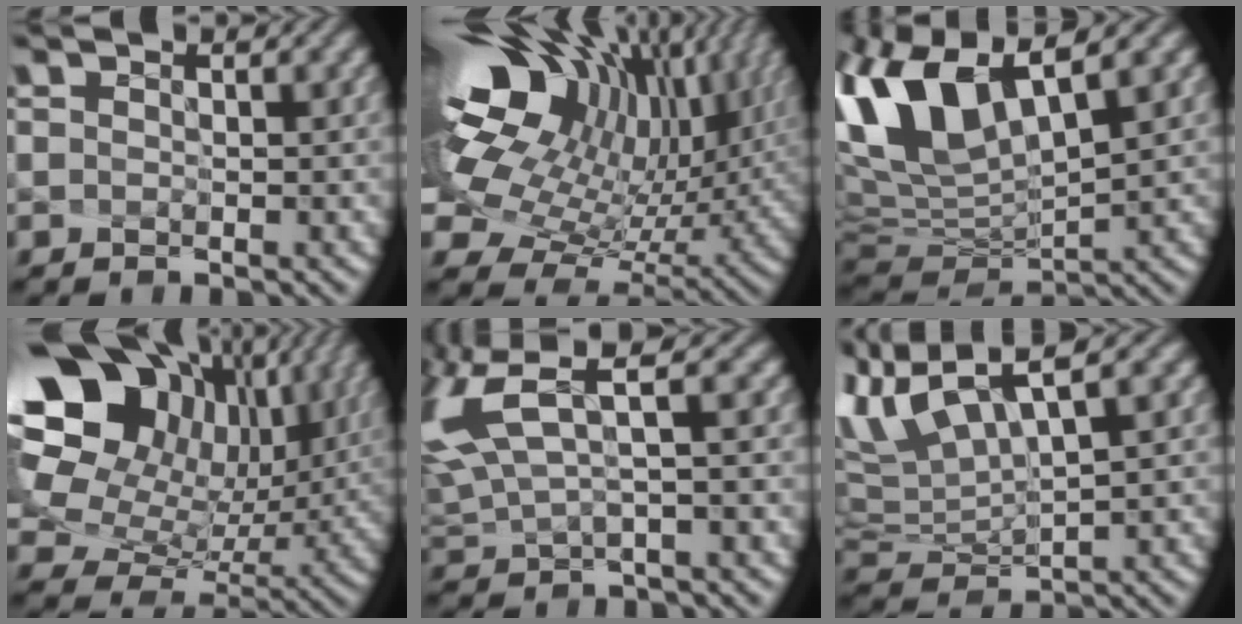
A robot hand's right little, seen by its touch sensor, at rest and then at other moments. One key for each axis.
{"total": 16.9, "fx": 4.2, "fy": 9.9, "fz": 13.0, "tx": -0.257, "ty": -0.018, "tz": 0.120}
{"total": 10.2, "fx": 4.8, "fy": 3.8, "fz": 8.2, "tx": -0.208, "ty": 0.002, "tz": 0.121}
{"total": 18.3, "fx": 6.5, "fy": 13.1, "fz": 11.0, "tx": -0.281, "ty": 0.013, "tz": 0.165}
{"total": 5.3, "fx": 2.0, "fy": 1.0, "fz": 4.8, "tx": -0.148, "ty": 0.001, "tz": 0.065}
{"total": 6.3, "fx": 4.3, "fy": 1.2, "fz": 4.5, "tx": -0.121, "ty": 0.003, "tz": 0.107}